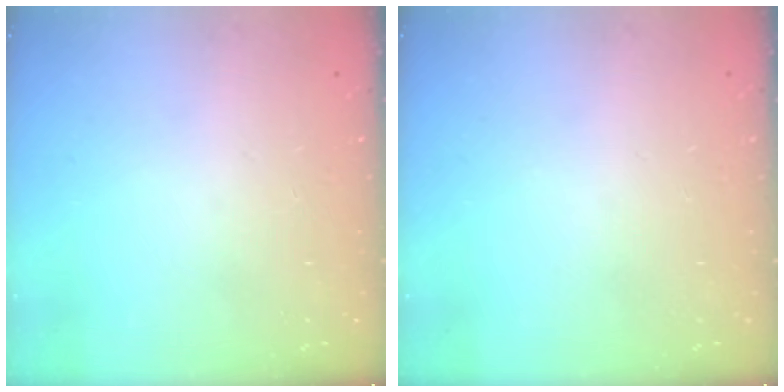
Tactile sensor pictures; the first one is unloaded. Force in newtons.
{"total": 0.0}